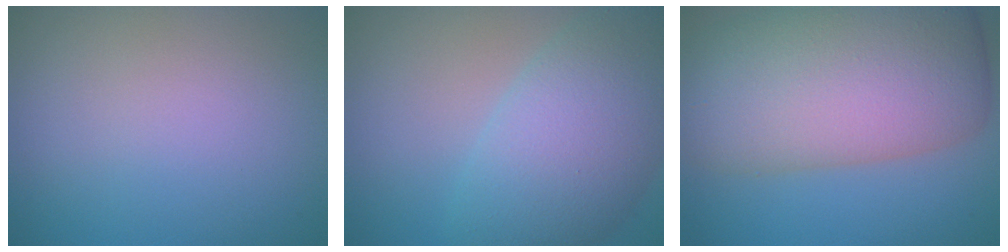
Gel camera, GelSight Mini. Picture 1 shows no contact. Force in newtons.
{"total": 8.1, "press": 8.1, "slide": 0.3}
{"total": 12.7, "press": 12.6, "slide": 0.7}